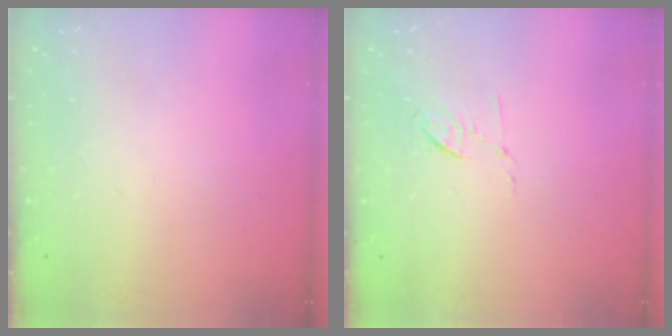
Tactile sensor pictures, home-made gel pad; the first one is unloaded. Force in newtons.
{"total": 5.4, "press": 5.1, "slide": 1.8}